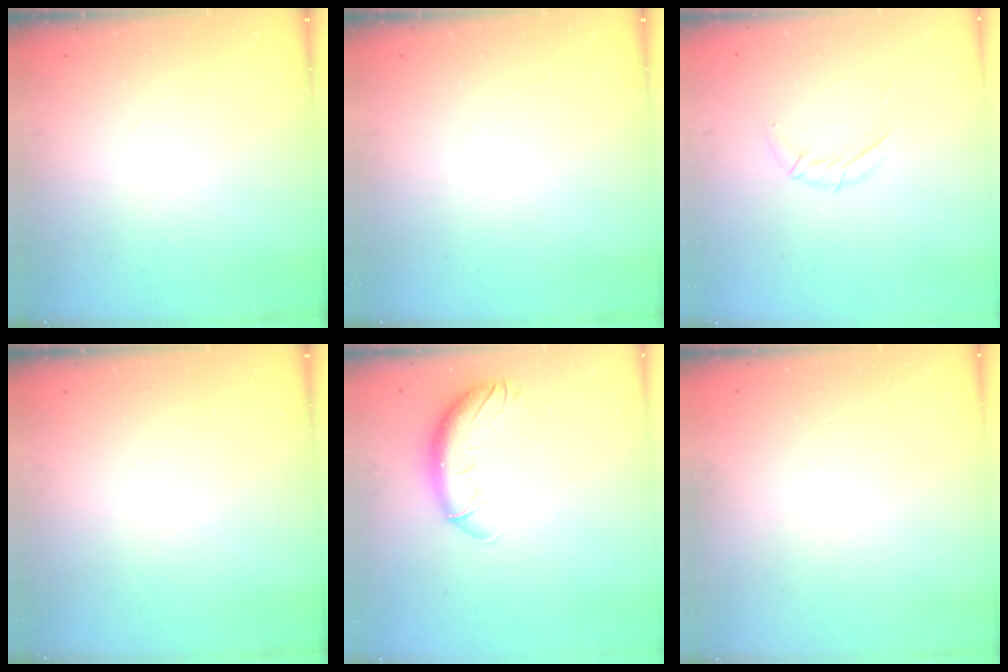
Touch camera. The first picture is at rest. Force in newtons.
{"total": 0.0}
{"total": 5.7, "press": 5.5, "slide": 1.4}
{"total": 0.0}
{"total": 10.8, "press": 10.6, "slide": 1.9}
{"total": 0.0}